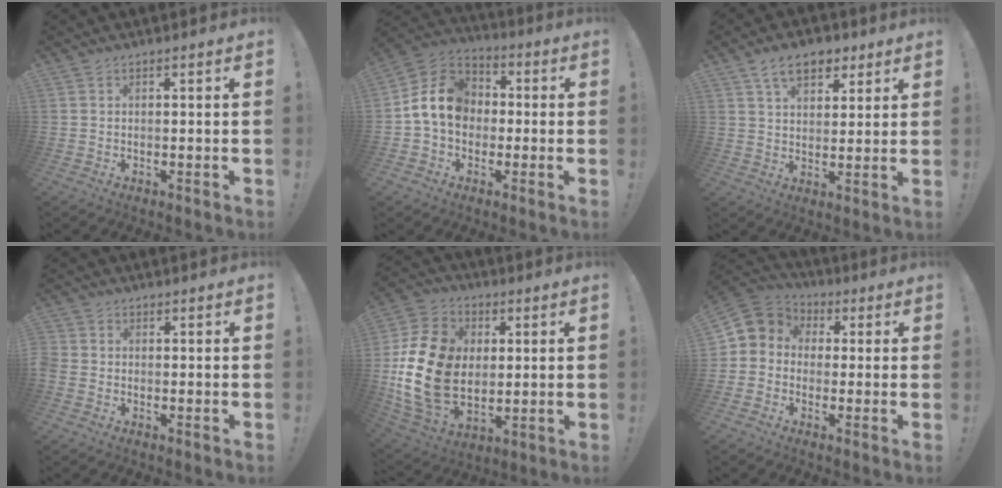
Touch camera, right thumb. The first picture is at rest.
{"total": 13.8, "force": [0.7, 11.2, 8.0], "torque": [-0.132, 0.016, 0.023]}
{"total": 10.2, "force": [5.7, 6.2, 5.8], "torque": [-0.078, -0.014, 0.104]}
{"total": 2.0, "force": [-1.0, 1.4, 0.9], "torque": [-0.020, 0.004, -0.020]}
{"total": 21.4, "force": [0.6, 16.3, 13.8], "torque": [-0.255, 0.009, 0.023]}
{"total": 5.8, "force": [-0.8, 5.6, 1.5], "torque": [-0.025, 0.008, -0.011]}